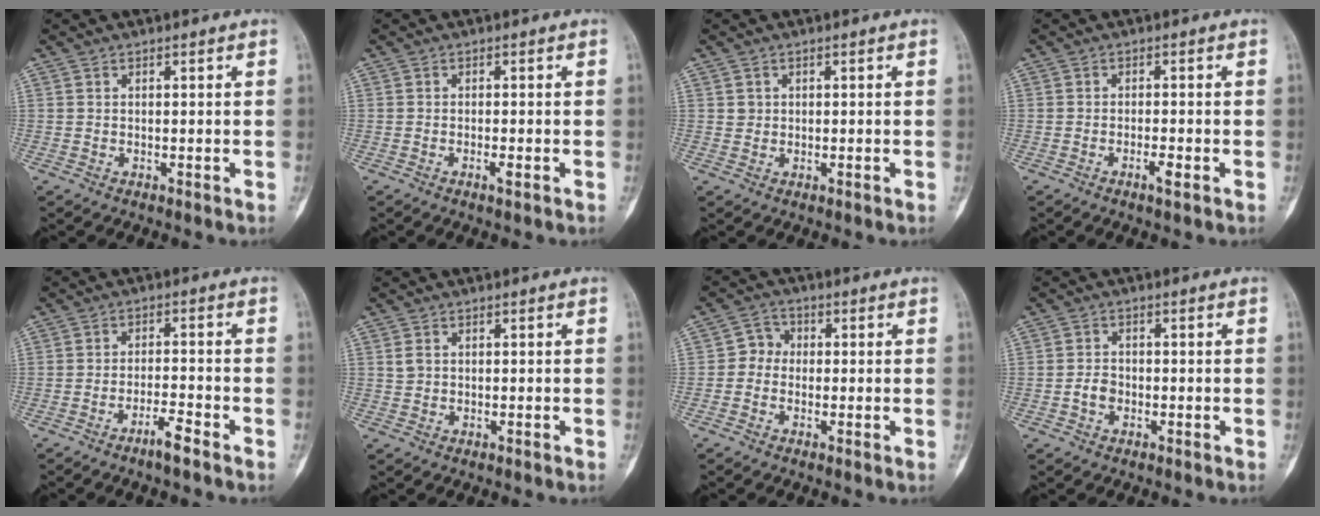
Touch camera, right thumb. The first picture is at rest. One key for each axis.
{"total": 1.2, "fx": -0.6, "fy": 0.2, "fz": 1.1, "tx": -0.018, "ty": 0.001, "tz": -0.011}
{"total": 1.1, "fx": 0.3, "fy": 1.1, "fz": 0.2, "tx": 0.006, "ty": 0.002, "tz": 0.004}
{"total": 2.0, "fx": -1.0, "fy": 0.3, "fz": 1.7, "tx": -0.030, "ty": 0.003, "tz": -0.020}
{"total": 4.0, "fx": -2.9, "fy": 0.3, "fz": 2.7, "tx": -0.051, "ty": 0.019, "tz": -0.054}
{"total": 1.3, "fx": 0.3, "fy": 1.0, "fz": 0.8, "tx": -0.012, "ty": 0.003, "tz": 0.007}
{"total": 3.6, "fx": -0.5, "fy": 3.2, "fz": 1.6, "tx": -0.002, "ty": 0.011, "tz": -0.025}
{"total": 2.5, "fx": -0.9, "fy": 1.9, "fz": 1.5, "tx": -0.020, "ty": 0.010, "tz": -0.019}